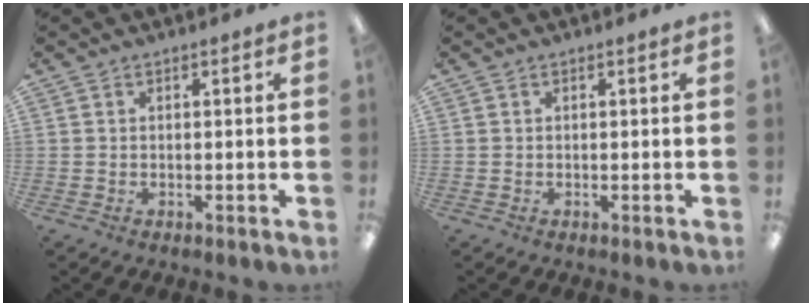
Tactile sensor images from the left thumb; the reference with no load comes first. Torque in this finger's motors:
{"motor_torque": [-0.03, -0.02, 0.03, 0.00, 0.00]}